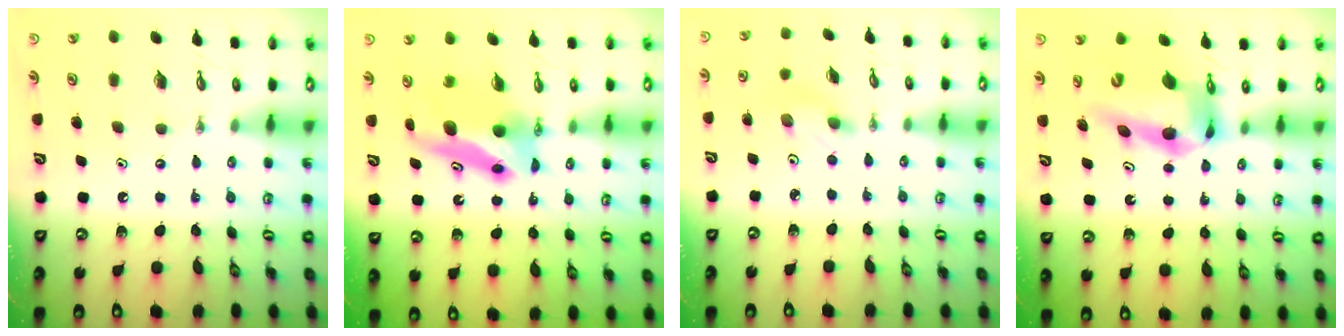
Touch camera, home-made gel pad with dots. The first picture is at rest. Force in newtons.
{"total": 7.8, "press": 7.7, "slide": 0.6}
{"total": 2.2, "press": 2.1, "slide": 0.6}
{"total": 11.1, "press": 11.0, "slide": 1.0}